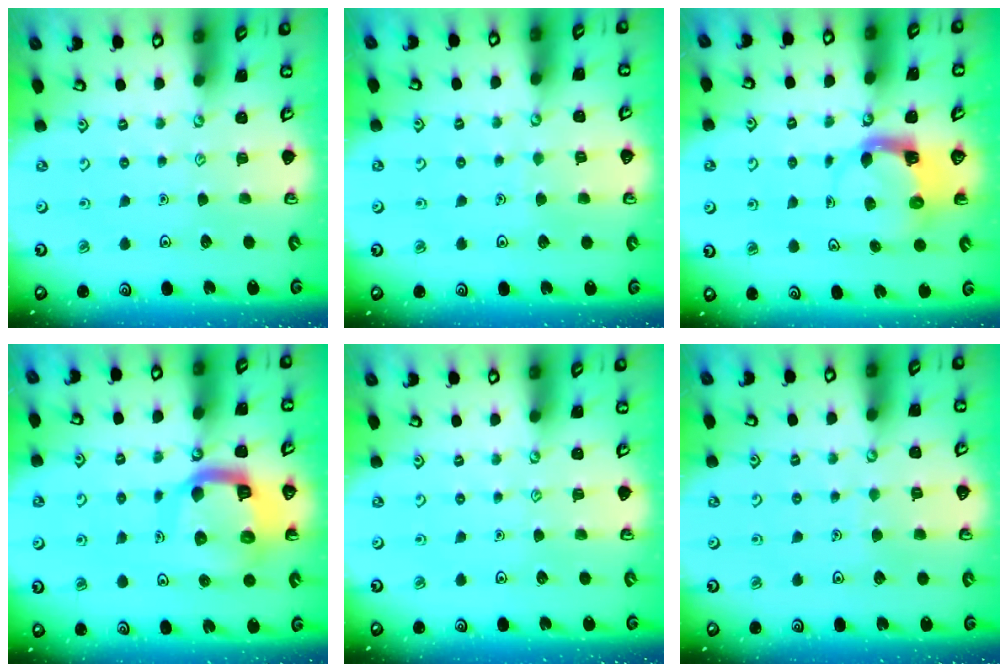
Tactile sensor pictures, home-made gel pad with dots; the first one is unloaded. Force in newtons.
{"total": 2.7, "press": 2.7, "slide": 0.2}
{"total": 3.9, "press": 3.9, "slide": 0.6}
{"total": 12.1, "press": 12.0, "slide": 1.4}
{"total": 0.0}
{"total": 2.7, "press": 2.7, "slide": 0.2}